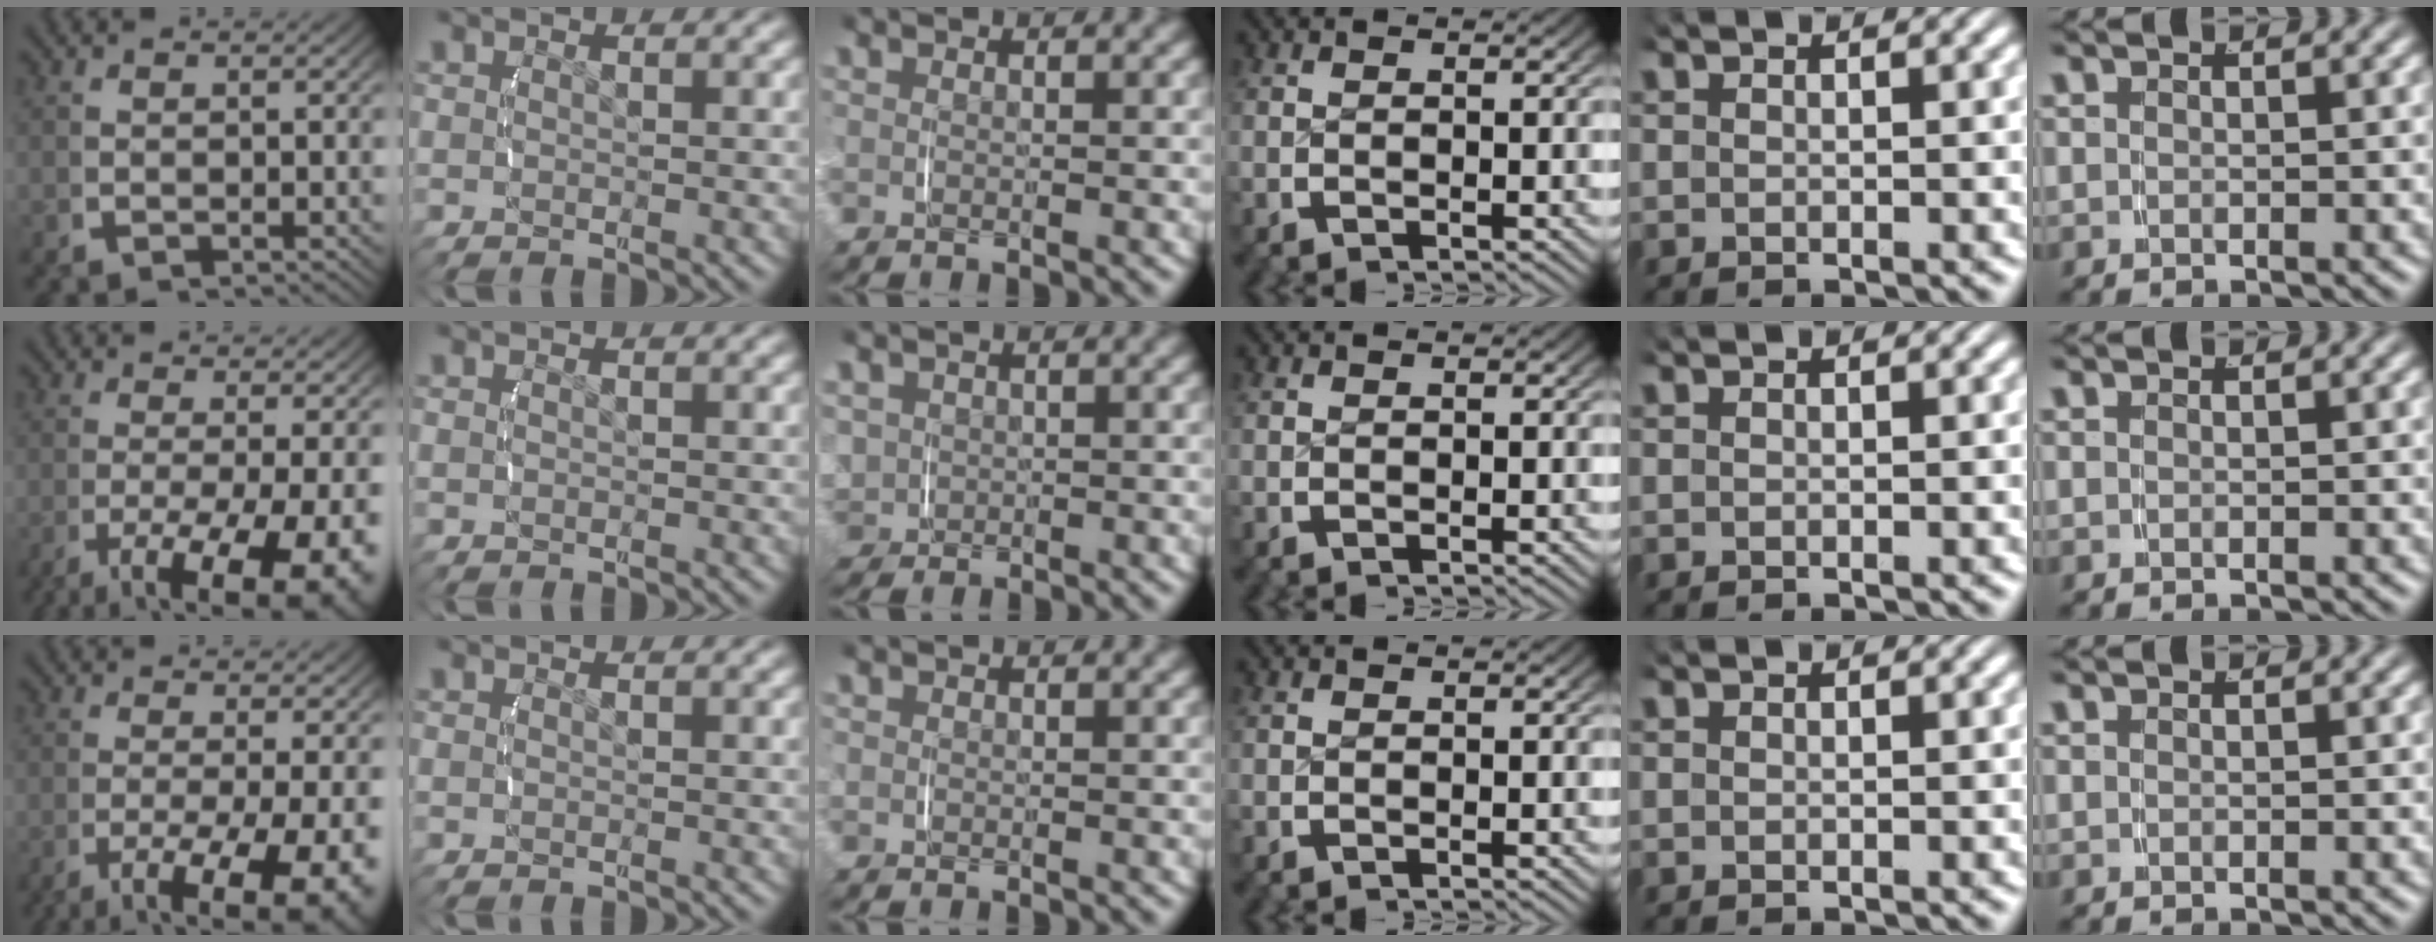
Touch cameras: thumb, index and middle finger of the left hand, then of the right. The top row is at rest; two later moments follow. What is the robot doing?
{"motion": "lift_and_place", "object": "glasses case"}